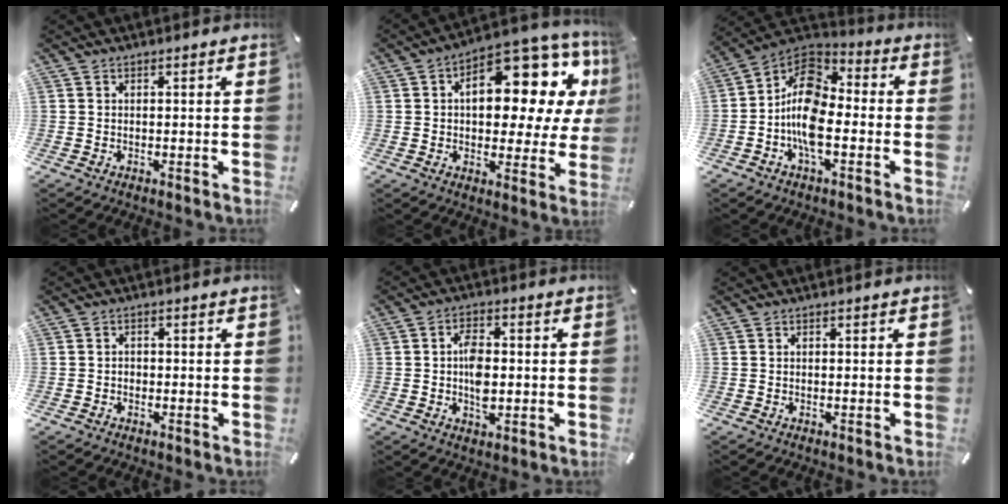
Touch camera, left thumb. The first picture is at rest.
{"total": 17.0, "force": [6.2, 9.1, 13.0], "torque": [-0.163, -0.055, 0.097]}
{"total": 12.2, "force": [-3.7, 7.1, 9.2], "torque": [-0.190, 0.013, -0.068]}
{"total": 1.5, "force": [-0.7, 1.2, 0.5], "torque": [-0.009, 0.006, -0.017]}
{"total": 6.6, "force": [-0.3, 3.9, 5.3], "torque": [-0.102, 0.003, -0.008]}
{"total": 0.0}